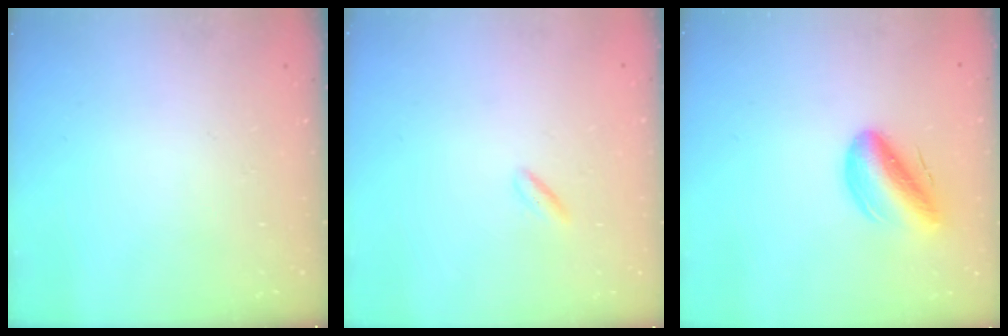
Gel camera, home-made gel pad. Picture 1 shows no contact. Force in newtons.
{"total": 1.3, "press": 1.1, "slide": 0.7}
{"total": 12.5, "press": 12.0, "slide": 3.7}